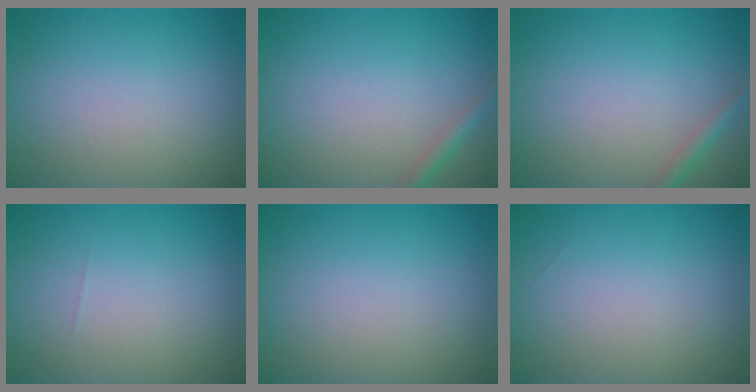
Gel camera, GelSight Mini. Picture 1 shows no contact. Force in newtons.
{"total": 1.4, "press": 1.4, "slide": 0.1}
{"total": 1.4, "press": 1.4, "slide": 0.1}
{"total": 0.0}
{"total": 0.0}
{"total": 0.0}